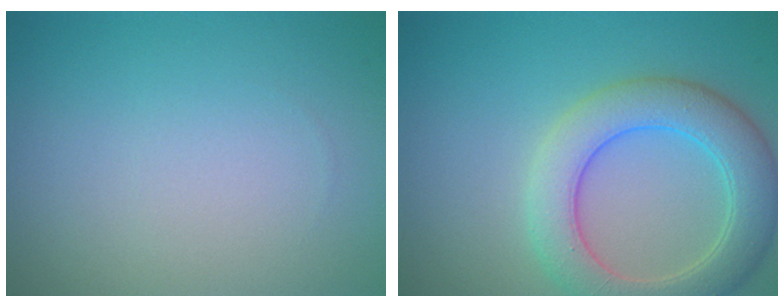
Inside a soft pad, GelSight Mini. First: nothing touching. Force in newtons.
{"total": 6.0, "press": 6.0, "slide": 0.1}